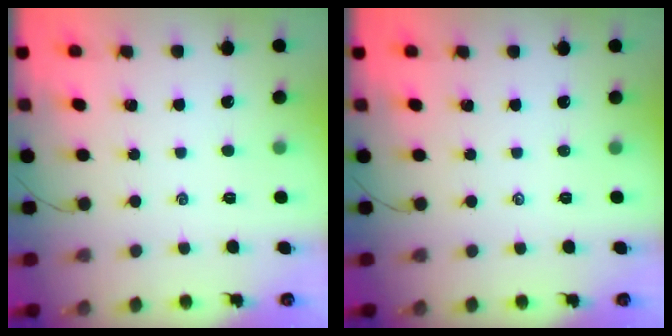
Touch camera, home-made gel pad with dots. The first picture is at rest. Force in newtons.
{"total": 0.0}